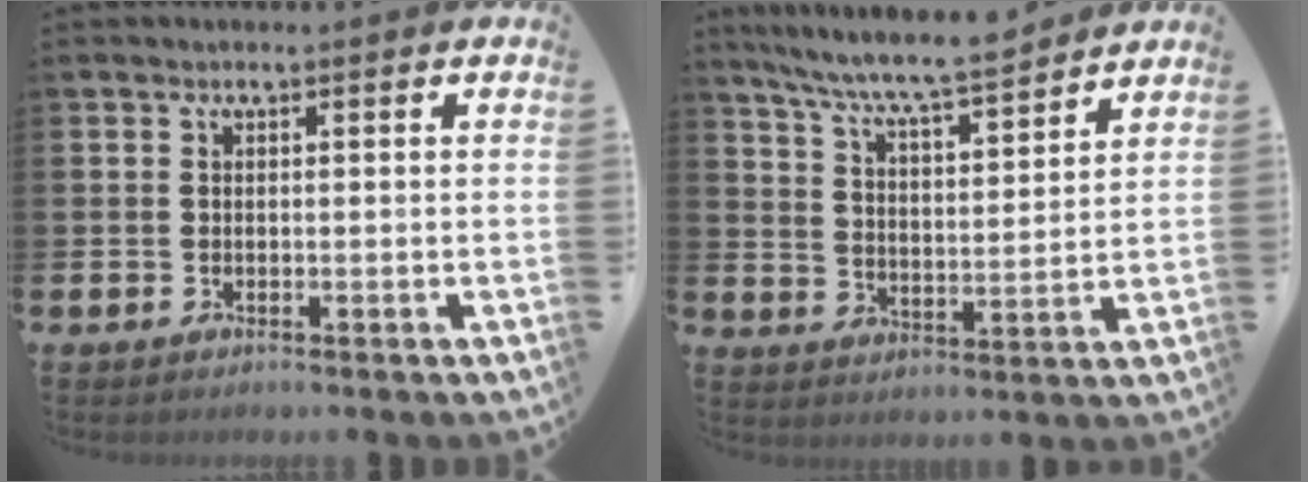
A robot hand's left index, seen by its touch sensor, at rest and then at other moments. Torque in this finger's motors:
{"motor_torque": [1.03, -1.10, 0.60, 0.21]}